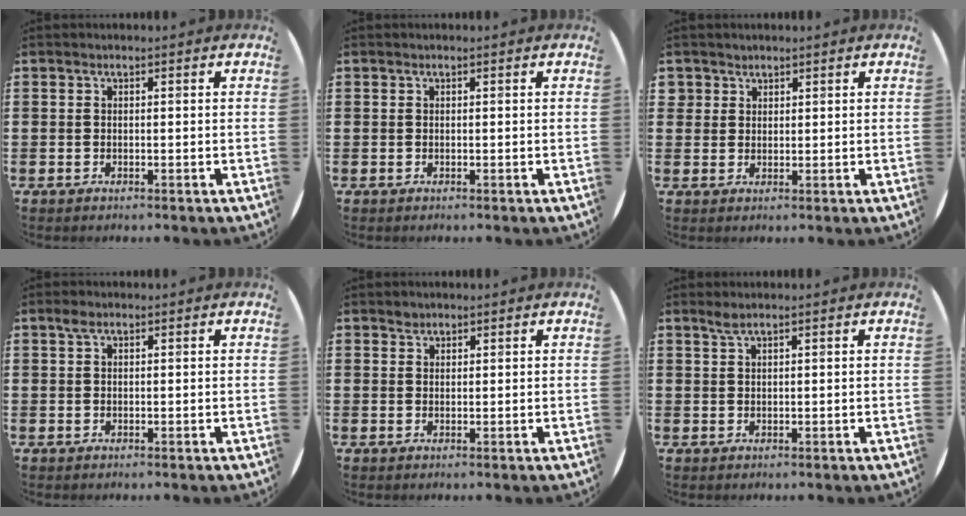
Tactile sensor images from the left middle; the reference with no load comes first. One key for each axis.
{"total": 0.0}
{"total": 1.9, "fx": 1.5, "fy": 1.2, "fz": 0.0, "tx": 0.003, "ty": 0.002, "tz": 0.029}
{"total": 1.0, "fx": 0.6, "fy": 0.6, "fz": 0.7, "tx": -0.014, "ty": 0.006, "tz": 0.010}
{"total": 1.0, "fx": 0.9, "fy": 0.4, "fz": 0.0, "tx": -0.001, "ty": 0.002, "tz": 0.018}
{"total": 1.1, "fx": 0.9, "fy": 0.0, "fz": 0.6, "tx": -0.012, "ty": 0.001, "tz": 0.017}